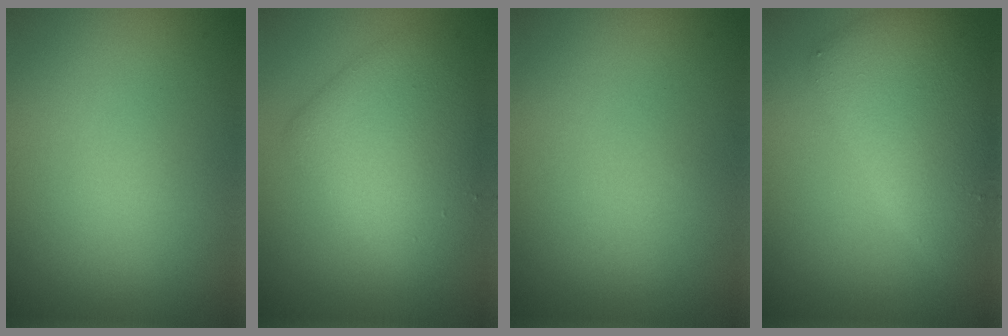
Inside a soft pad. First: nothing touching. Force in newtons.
{"total": 5.6, "press": 5.6, "slide": 0.3}
{"total": 0.0}
{"total": 6.0, "press": 6.0, "slide": 0.2}